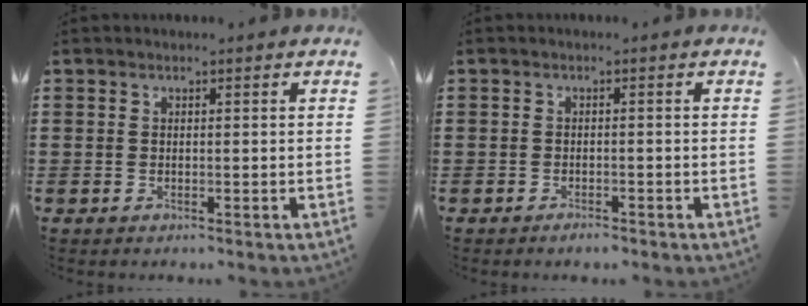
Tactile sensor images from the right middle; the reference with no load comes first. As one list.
[{"total": 1.1, "force": [-1.0, 0.3, 0.3], "torque": [-0.008, -0.001, -0.021]}]